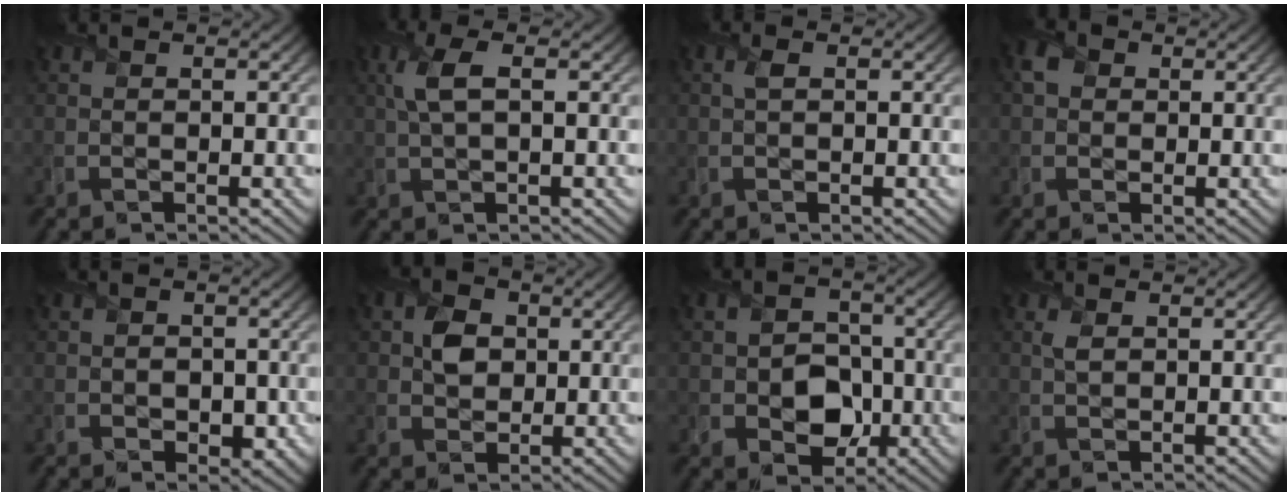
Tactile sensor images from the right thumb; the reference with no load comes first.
{"total": 3.8, "force": [0.9, 1.3, 3.5], "torque": [-0.089, 0.010, 0.014]}
{"total": 1.1, "force": [0.2, 0.6, 0.8], "torque": [-0.019, 0.001, 0.000]}
{"total": 2.5, "force": [0.4, 2.3, 1.0], "torque": [-0.022, 0.002, -0.002]}
{"total": 2.7, "force": [-0.6, 2.2, 1.4], "torque": [-0.014, -0.008, -0.008]}
{"total": 3.6, "force": [0.7, 3.0, 1.9], "torque": [-0.040, 0.002, 0.002]}
{"total": 6.4, "force": [-1.6, 5.1, 3.6], "torque": [-0.058, -0.009, -0.038]}
{"total": 1.4, "force": [0.6, 0.8, 1.0], "torque": [-0.029, 0.002, 0.010]}